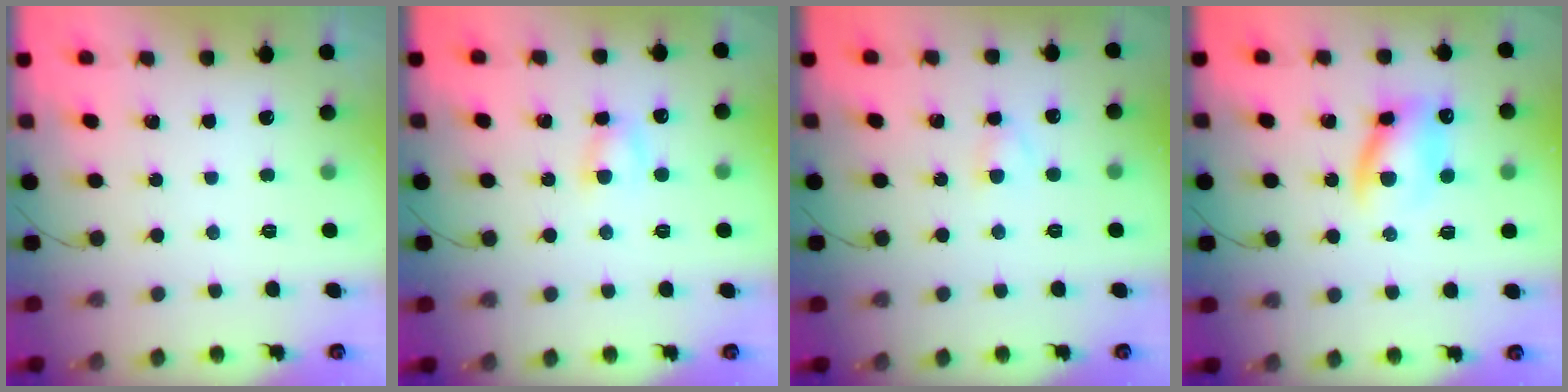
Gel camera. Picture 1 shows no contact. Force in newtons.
{"total": 3.9, "press": 3.7, "slide": 1.1}
{"total": 2.6, "press": 2.3, "slide": 1.0}
{"total": 11.3, "press": 11.0, "slide": 2.4}